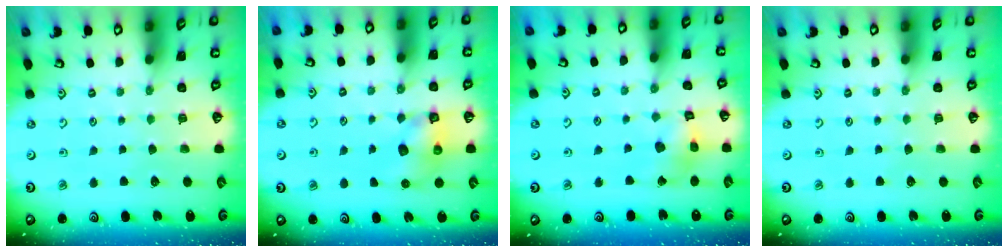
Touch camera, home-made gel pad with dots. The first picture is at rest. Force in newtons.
{"total": 8.7, "press": 8.7, "slide": 0.2}
{"total": 8.9, "press": 8.8, "slide": 0.9}
{"total": 0.0}